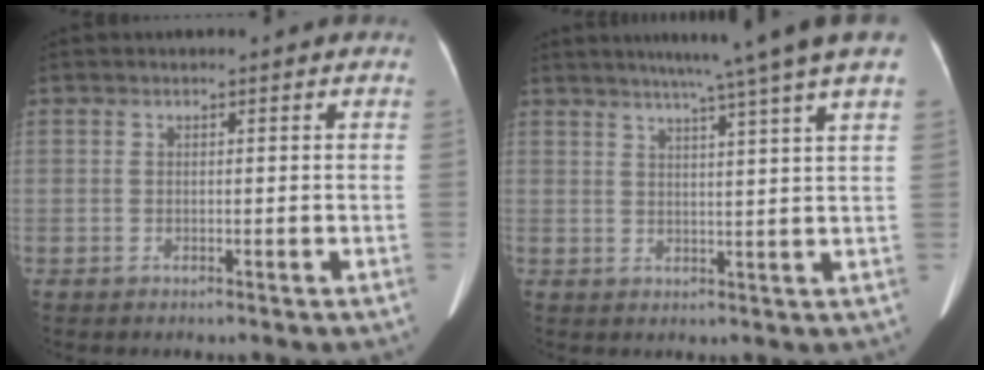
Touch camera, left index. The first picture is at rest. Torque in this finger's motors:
{"motor_torque": [0.62, -1.52, 0.07, -0.01]}